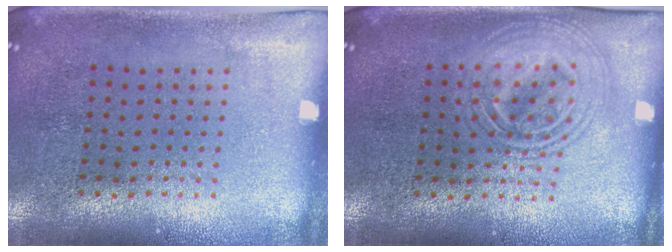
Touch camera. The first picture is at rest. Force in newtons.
{"total": 2.6, "press": 2.6, "slide": 0.3}